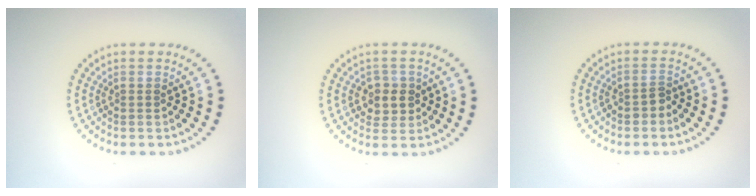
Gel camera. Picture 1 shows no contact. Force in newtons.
{"total": 2.4, "press": 2.2, "slide": 0.7}
{"total": 1.1, "press": 1.0, "slide": 0.4}